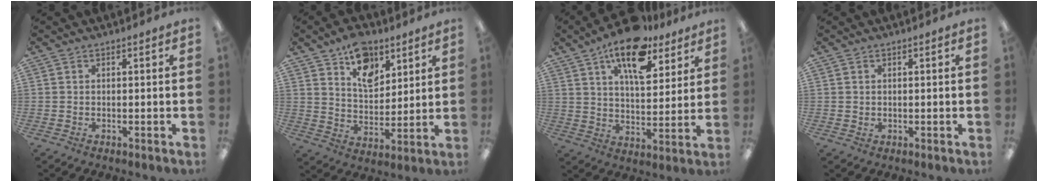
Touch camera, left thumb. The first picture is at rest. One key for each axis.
{"total": 12.1, "fx": 8.1, "fy": 7.2, "fz": 5.3, "tx": -0.067, "ty": -0.044, "tz": 0.144}
{"total": 16.0, "fx": 10.8, "fy": 7.0, "fz": 9.5, "tx": -0.148, "ty": -0.049, "tz": 0.183}
{"total": 0.9, "fx": 0.4, "fy": 0.8, "fz": 0.1, "tx": -0.003, "ty": 0.003, "tz": 0.007}